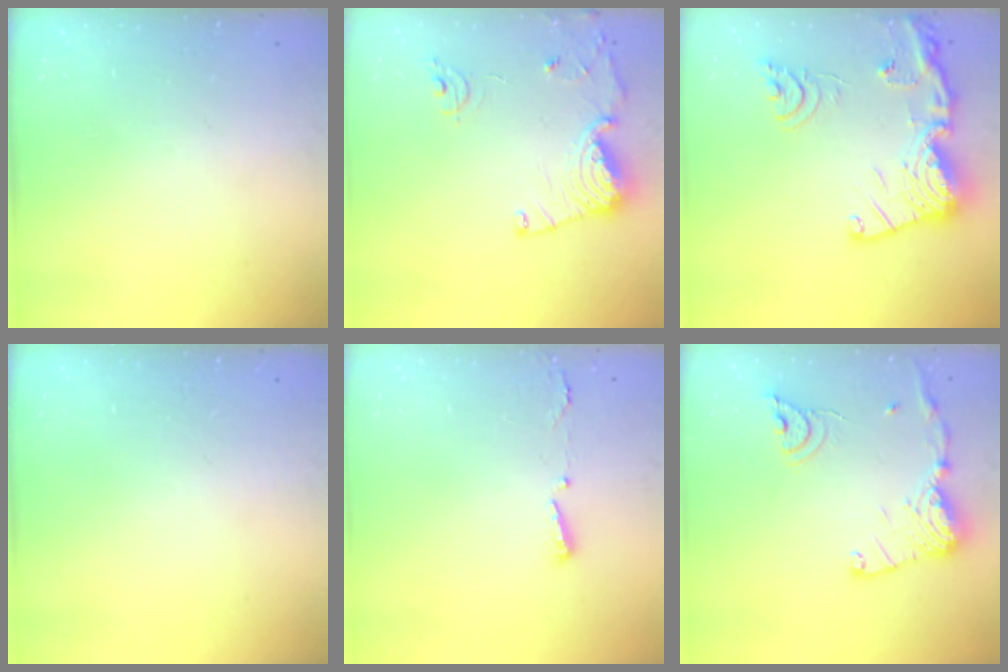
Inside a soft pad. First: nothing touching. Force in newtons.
{"total": 13.4, "press": 13.4, "slide": 1.5}
{"total": 21.7, "press": 21.5, "slide": 2.2}
{"total": 0.0}
{"total": 2.9, "press": 2.8, "slide": 0.6}
{"total": 15.3, "press": 15.3, "slide": 1.2}